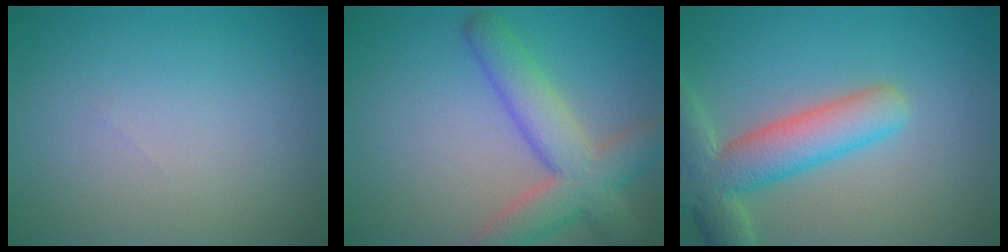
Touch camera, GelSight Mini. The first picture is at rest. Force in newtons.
{"total": 6.6, "press": 6.5, "slide": 0.4}
{"total": 6.8, "press": 6.7, "slide": 0.7}